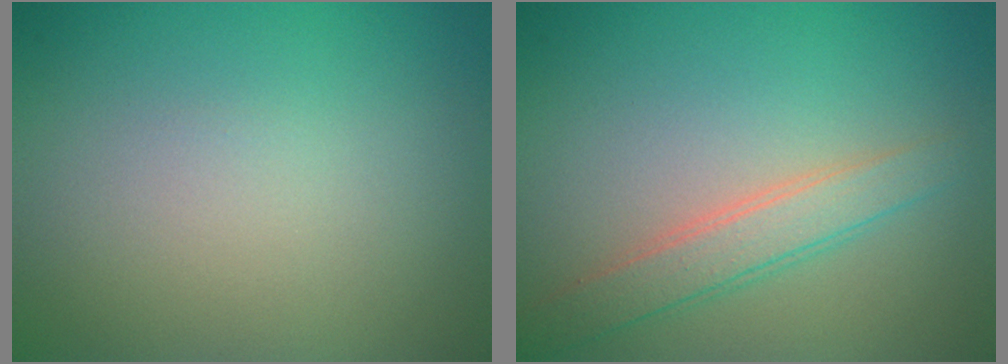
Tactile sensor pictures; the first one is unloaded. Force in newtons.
{"total": 2.8, "press": 2.8, "slide": 0.1}